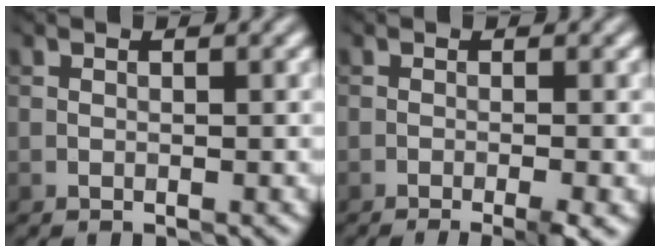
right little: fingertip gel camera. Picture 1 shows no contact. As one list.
[{"total": 3.7, "force": [-2.3, 0.5, 2.9], "torque": [-0.055, -0.006, -0.035]}]